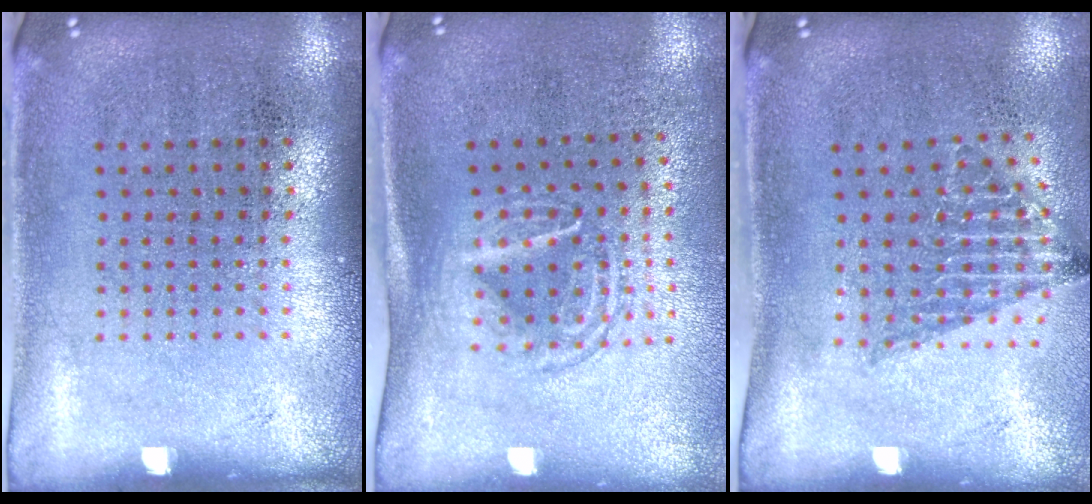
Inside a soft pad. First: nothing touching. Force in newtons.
{"total": 1.6, "press": 1.2, "slide": 1.1}
{"total": 1.3, "press": 1.0, "slide": 0.9}